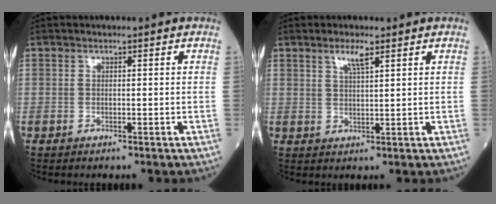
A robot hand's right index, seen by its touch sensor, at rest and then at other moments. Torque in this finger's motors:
{"motor_torque": [0.25, 0.18, 0.10, 0.05]}